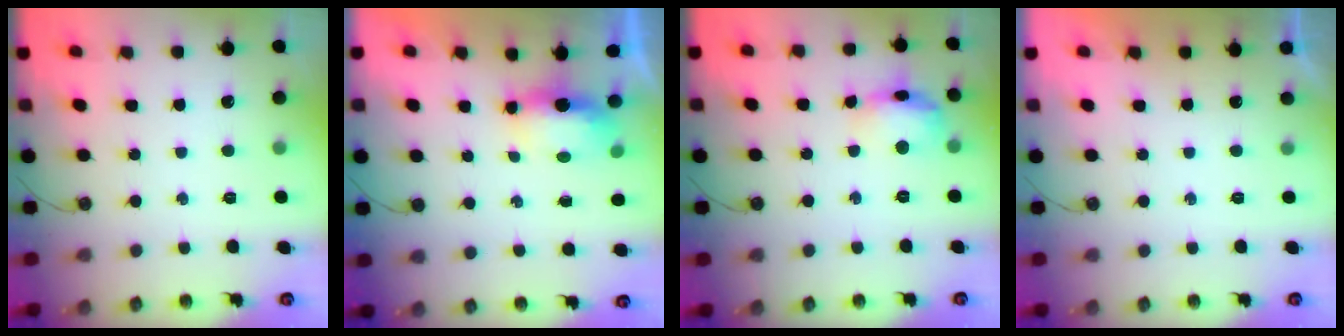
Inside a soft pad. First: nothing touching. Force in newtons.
{"total": 5.9, "press": 5.8, "slide": 0.7}
{"total": 13.2, "press": 13.1, "slide": 1.1}
{"total": 0.0}